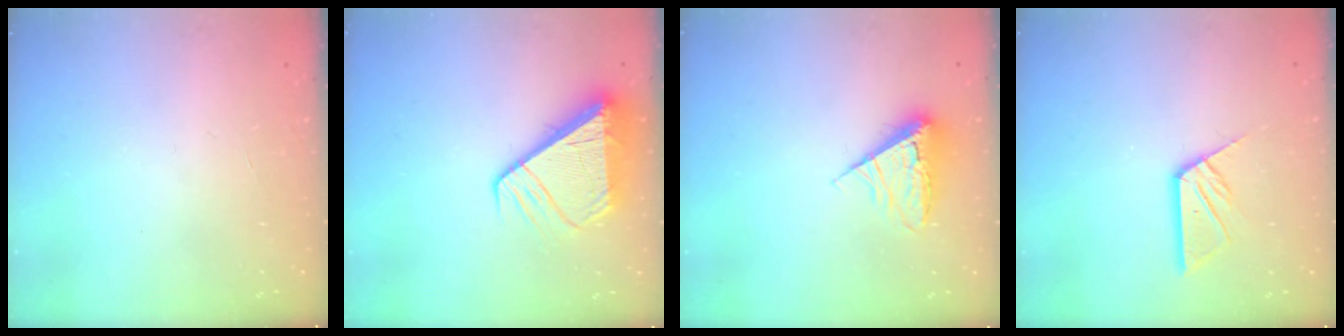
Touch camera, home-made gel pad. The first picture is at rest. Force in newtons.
{"total": 10.9, "press": 10.8, "slide": 1.2}
{"total": 9.4, "press": 9.3, "slide": 1.1}
{"total": 8.0, "press": 7.9, "slide": 0.5}